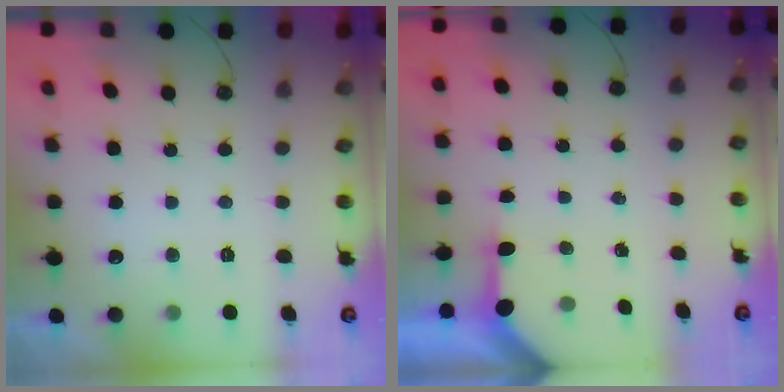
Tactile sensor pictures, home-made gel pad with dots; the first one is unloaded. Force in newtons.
{"total": 3.2, "press": 3.2, "slide": 0.3}